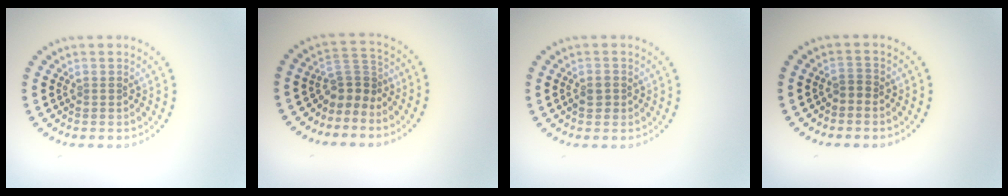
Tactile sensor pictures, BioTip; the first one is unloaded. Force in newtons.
{"total": 2.8, "press": 1.8, "slide": 2.1}
{"total": 1.5, "press": 1.4, "slide": 0.5}
{"total": 1.0, "press": 0.8, "slide": 0.6}